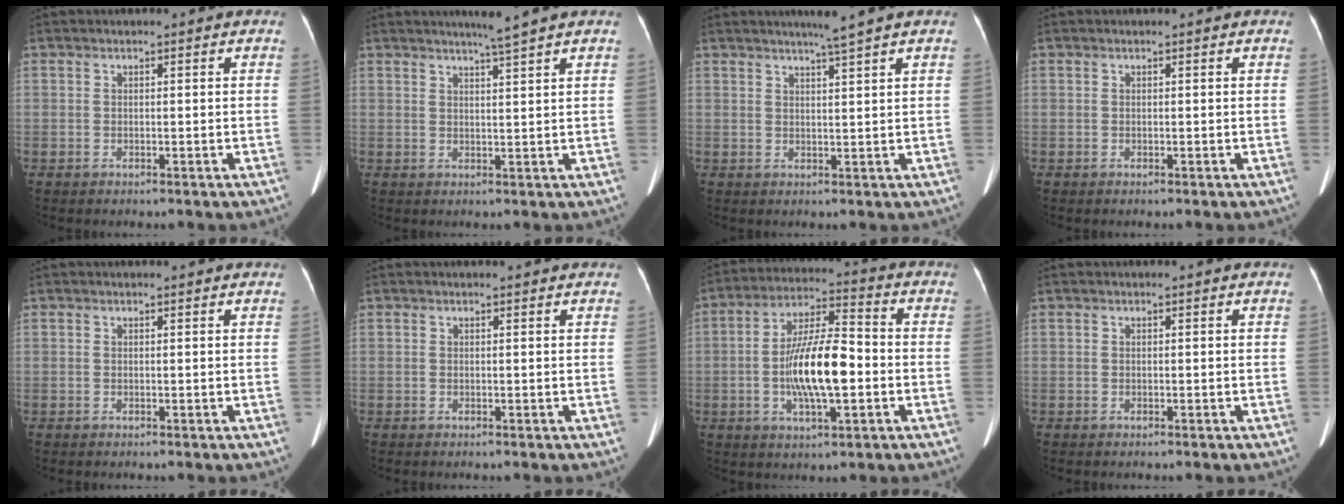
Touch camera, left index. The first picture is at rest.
{"total": 3.2, "force": [2.5, -1.2, 1.5], "torque": [-0.024, -0.007, 0.045]}
{"total": 3.2, "force": [2.5, -1.1, 1.7], "torque": [-0.028, -0.005, 0.044]}
{"total": 0.0}
{"total": 0.6, "force": [0.6, 0.0, 0.1], "torque": [-0.010, 0.003, 0.004]}
{"total": 1.0, "force": [0.9, 0.0, 0.2], "torque": [-0.012, 0.003, 0.007]}
{"total": 12.5, "force": [-2.2, 3.1, 11.9], "torque": [-0.230, 0.007, -0.036]}
{"total": 0.0}